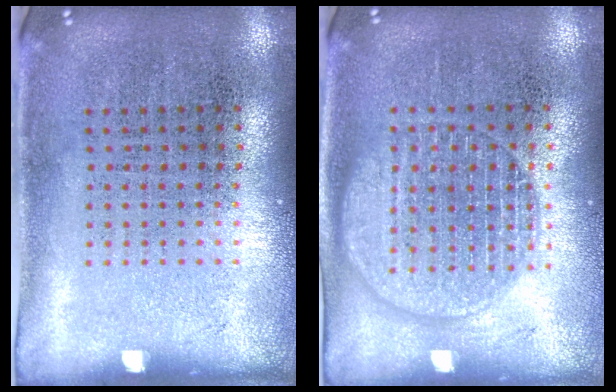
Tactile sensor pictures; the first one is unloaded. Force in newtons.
{"total": 1.7, "press": 1.7, "slide": 0.1}